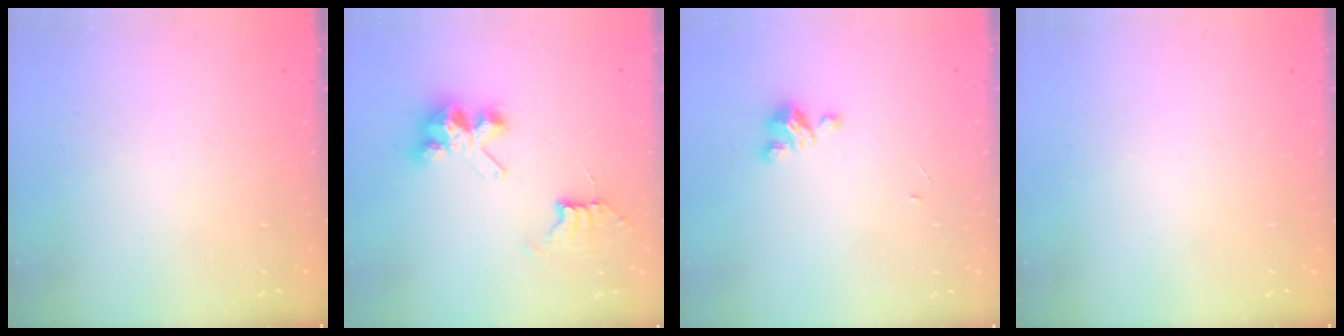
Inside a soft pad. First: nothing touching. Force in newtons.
{"total": 7.8, "press": 7.8, "slide": 0.6}
{"total": 3.9, "press": 3.9, "slide": 0.2}
{"total": 0.0}